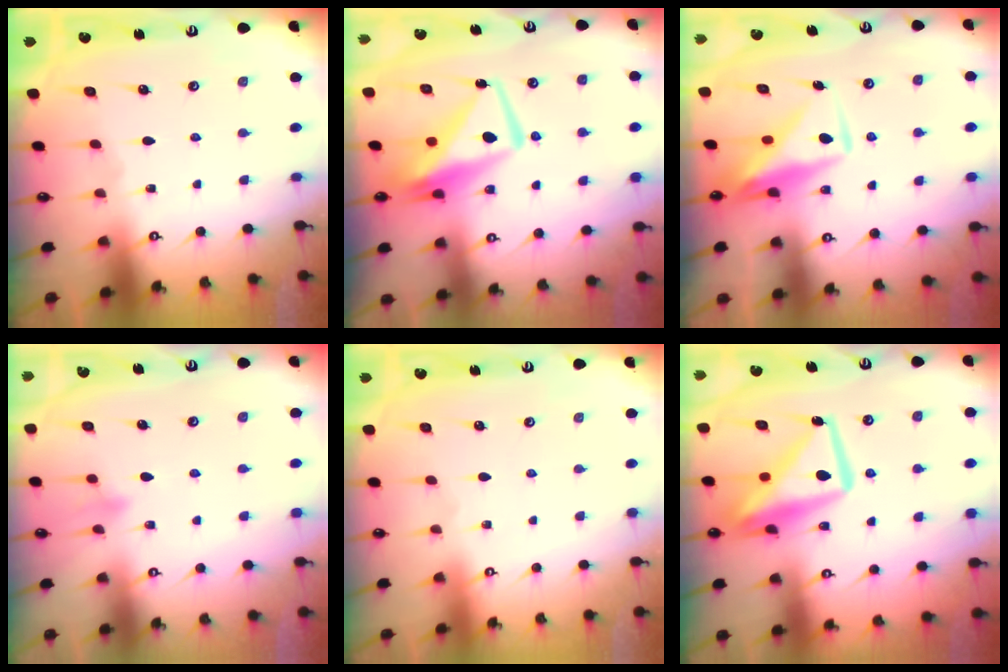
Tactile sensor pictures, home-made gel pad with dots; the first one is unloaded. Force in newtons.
{"total": 9.2, "press": 9.1, "slide": 1.4}
{"total": 10.6, "press": 10.6, "slide": 0.9}
{"total": 8.2, "press": 8.2, "slide": 0.8}
{"total": 3.9, "press": 3.9, "slide": 0.1}
{"total": 14.2, "press": 14.1, "slide": 1.5}